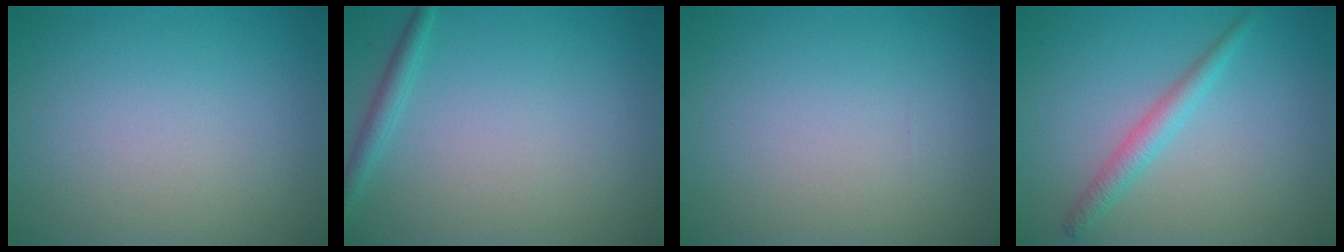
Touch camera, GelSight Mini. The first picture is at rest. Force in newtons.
{"total": 1.5, "press": 1.4, "slide": 0.1}
{"total": 0.0}
{"total": 2.2, "press": 2.2, "slide": 0.0}